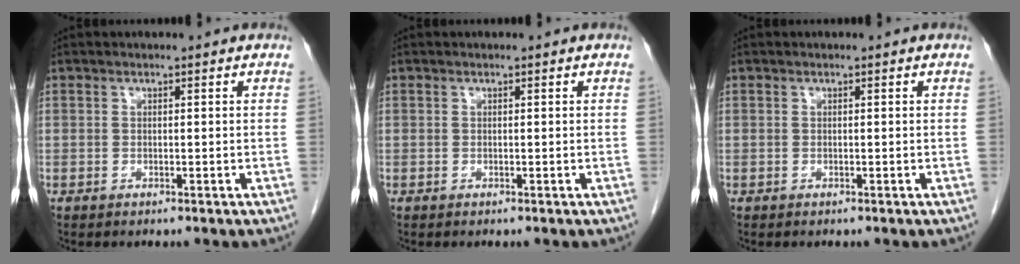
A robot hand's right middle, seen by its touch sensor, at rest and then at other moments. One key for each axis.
{"total": 0.0}
{"total": 0.0}